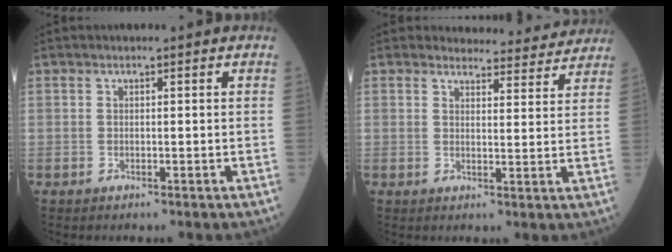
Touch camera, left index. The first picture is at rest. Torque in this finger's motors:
{"motor_torque": [1.02, -1.12, -0.06, -0.01]}